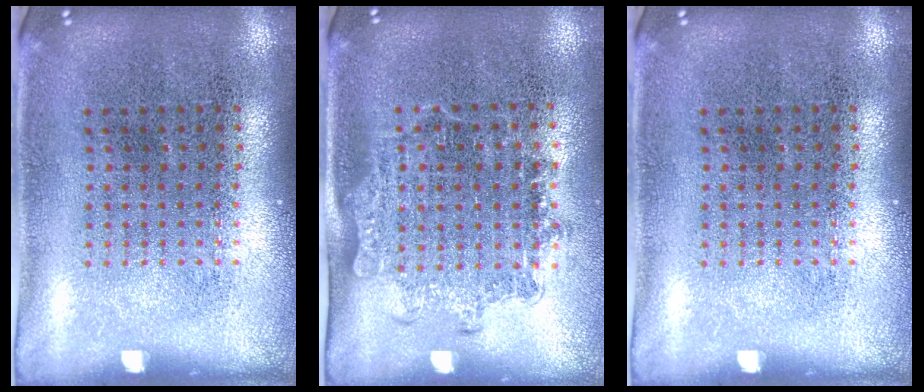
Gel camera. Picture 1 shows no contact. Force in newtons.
{"total": 1.4, "press": 1.1, "slide": 0.8}
{"total": 0.0}